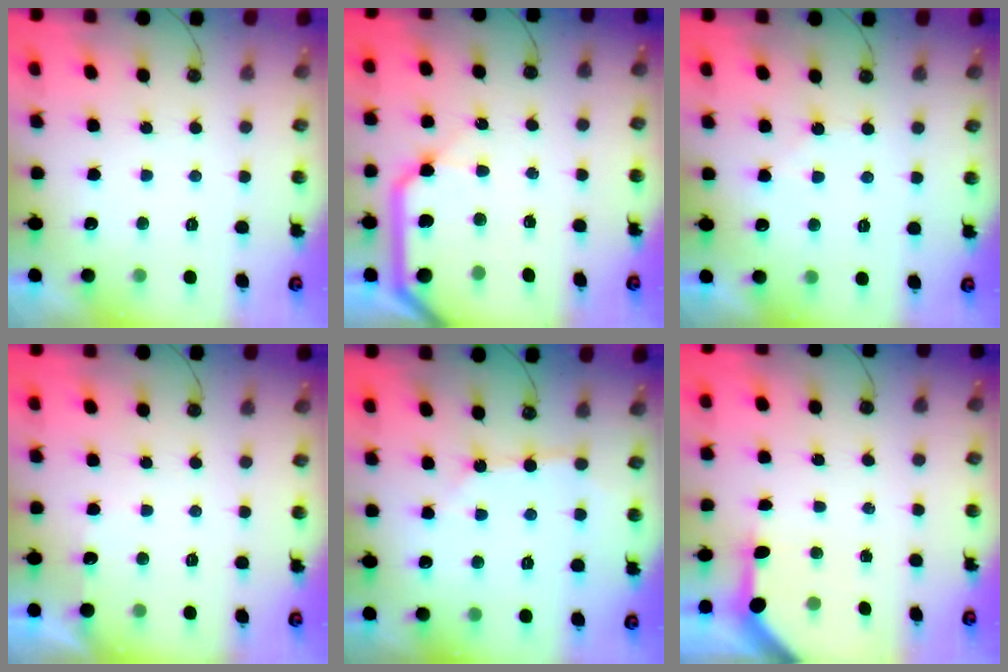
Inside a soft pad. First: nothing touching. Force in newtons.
{"total": 12.3, "press": 12.3, "slide": 1.2}
{"total": 4.9, "press": 4.8, "slide": 0.7}
{"total": 2.2, "press": 2.2, "slide": 0.3}
{"total": 2.7, "press": 2.7, "slide": 0.4}
{"total": 3.5, "press": 3.5, "slide": 0.4}